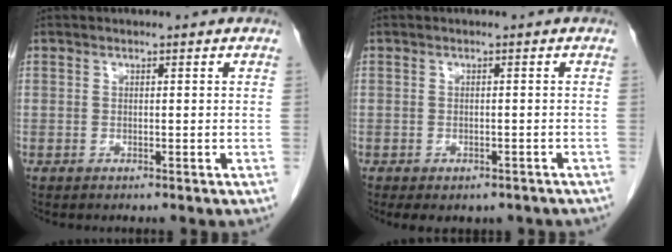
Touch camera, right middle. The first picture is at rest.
{"total": 6.2, "force": [-4.8, 2.9, 2.6], "torque": [-0.027, 0.006, -0.053]}